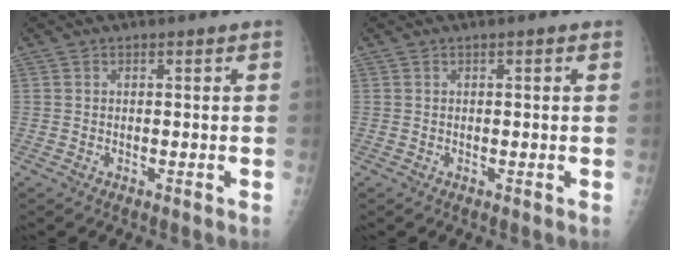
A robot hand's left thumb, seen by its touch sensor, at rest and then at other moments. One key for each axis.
{"total": 0.8, "fx": 0.5, "fy": 0.2, "fz": 0.7, "tx": -0.010, "ty": 0.001, "tz": 0.006}